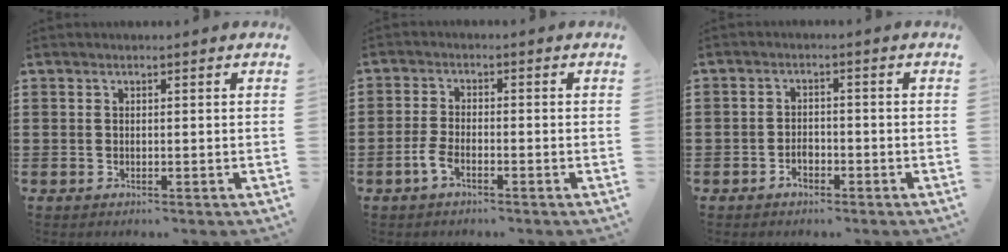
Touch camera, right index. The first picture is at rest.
{"total": 2.9, "force": [-1.8, 1.0, 2.1], "torque": [-0.051, -0.001, -0.037]}
{"total": 2.0, "force": [-1.5, 1.1, 0.8], "torque": [-0.021, -0.003, -0.029]}